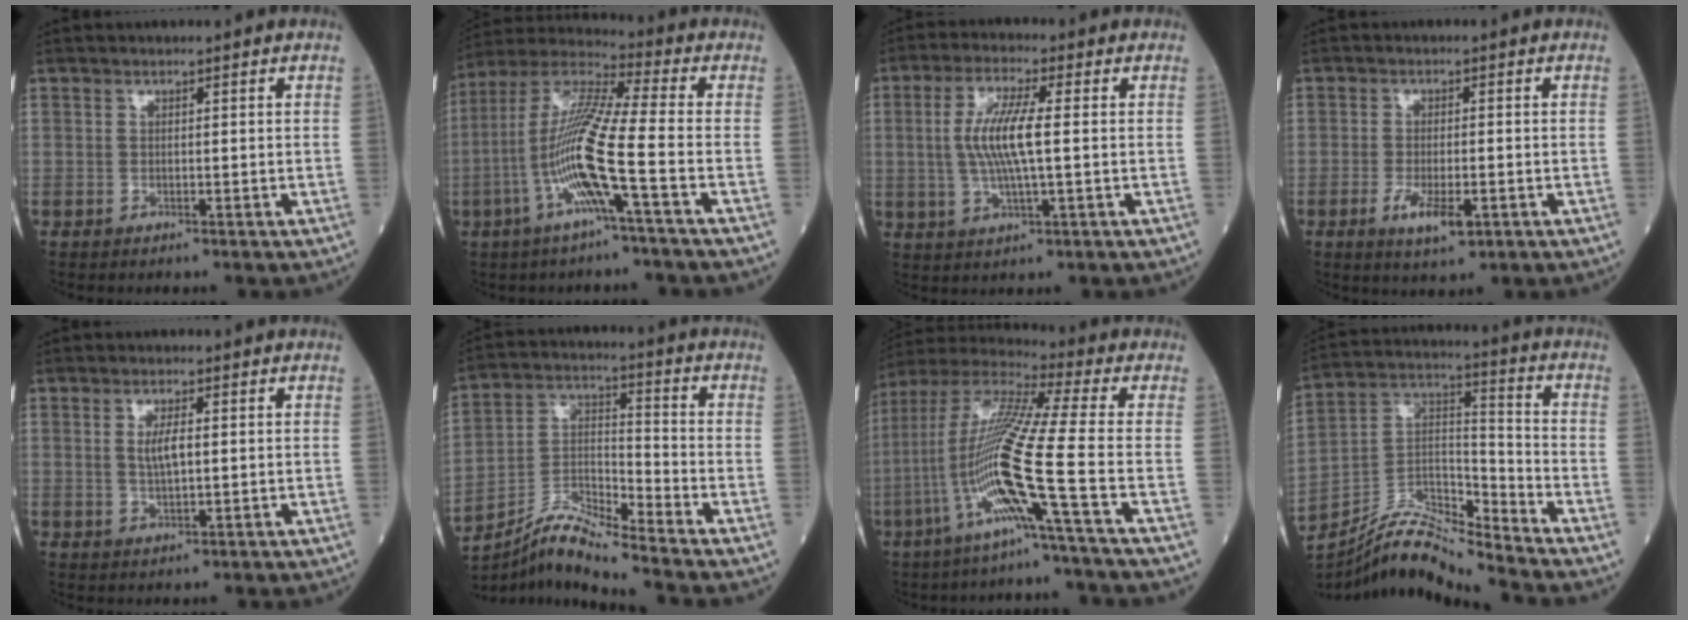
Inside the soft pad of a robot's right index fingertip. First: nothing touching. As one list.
[{"total": 13.5, "force": [-4.1, -0.6, 12.8], "torque": [-0.264, 0.003, -0.089]}, {"total": 8.2, "force": [0.5, 1.0, 8.1], "torque": [-0.168, 0.000, 0.007]}, {"total": 5.0, "force": [-2.0, 1.4, 4.4], "torque": [-0.084, -0.006, -0.028]}, {"total": 3.4, "force": [0.5, 0.8, 3.3], "torque": [-0.062, 0.001, 0.011]}, {"total": 9.2, "force": [-8.3, -0.7, 4.0], "torque": [-0.084, 0.009, -0.155]}, {"total": 16.5, "force": [-5.3, -1.9, 15.5], "torque": [-0.317, -0.010, -0.115]}, {"total": 12.7, "force": [-12.2, -0.2, 3.5], "torque": [-0.065, 0.049, -0.229]}]